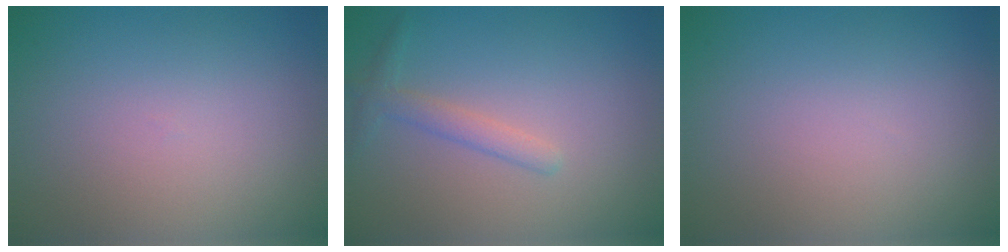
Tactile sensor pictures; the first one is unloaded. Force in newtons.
{"total": 1.8, "press": 1.8, "slide": 0.1}
{"total": 0.0}